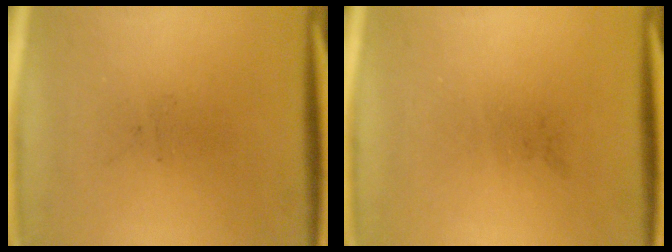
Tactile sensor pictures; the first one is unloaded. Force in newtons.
{"total": 0.0}